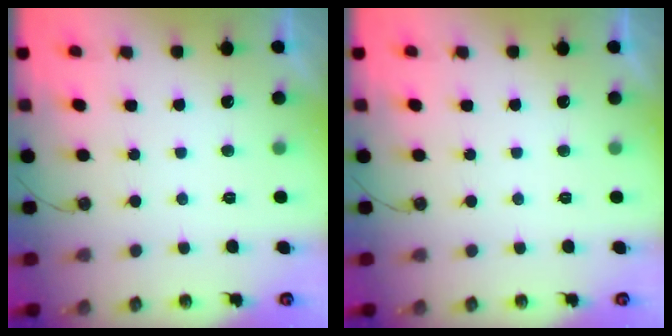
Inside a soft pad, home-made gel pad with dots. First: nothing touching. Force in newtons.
{"total": 0.0}